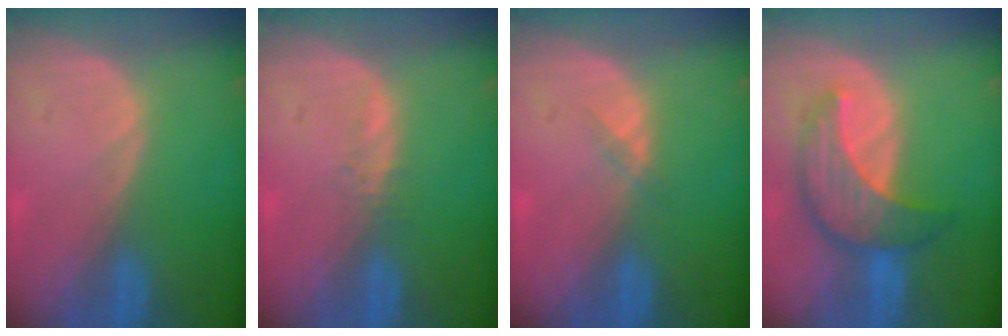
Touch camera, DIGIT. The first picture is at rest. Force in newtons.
{"total": 1.1, "press": 1.0, "slide": 0.5}
{"total": 1.3, "press": 0.9, "slide": 0.9}
{"total": 7.9, "press": 7.6, "slide": 2.2}